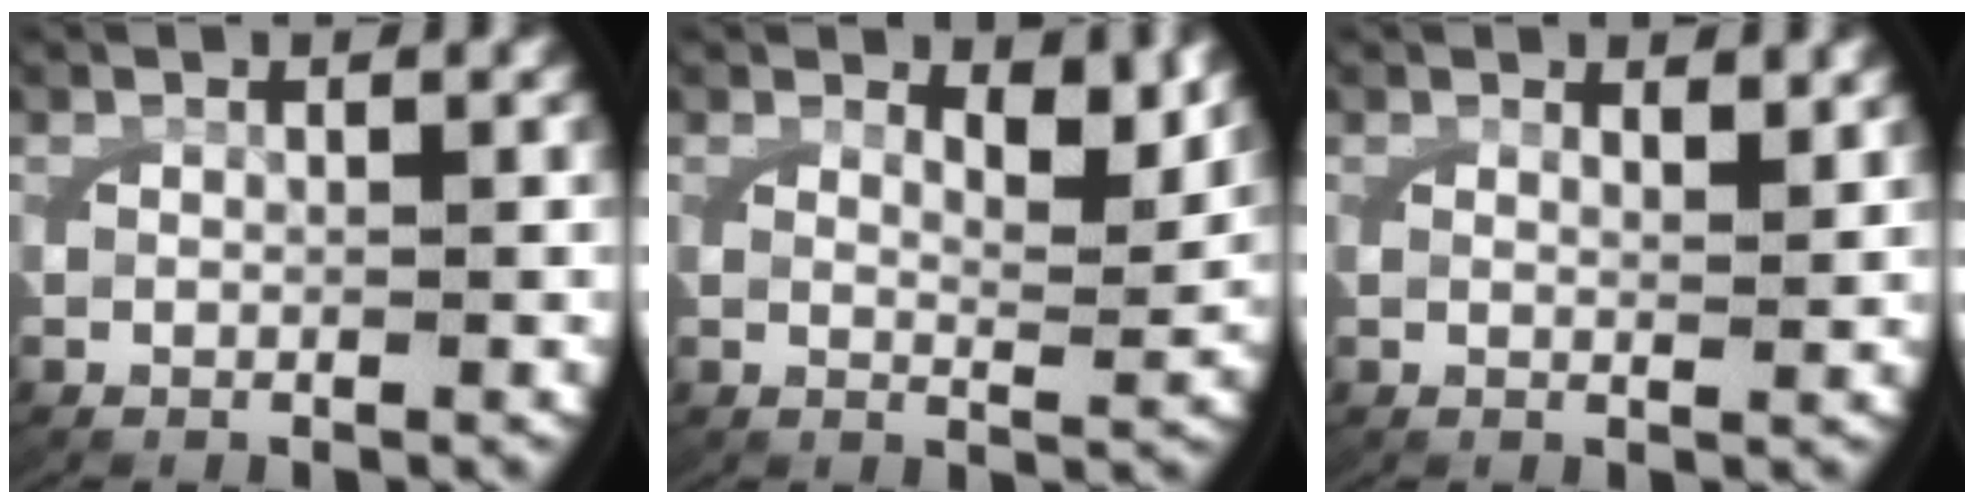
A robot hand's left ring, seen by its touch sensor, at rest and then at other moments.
{"total": 3.1, "force": [2.3, 0.6, 2.0], "torque": [-0.027, -0.013, 0.040]}
{"total": 1.4, "force": [1.2, 0.0, 0.7], "torque": [-0.012, -0.008, 0.021]}